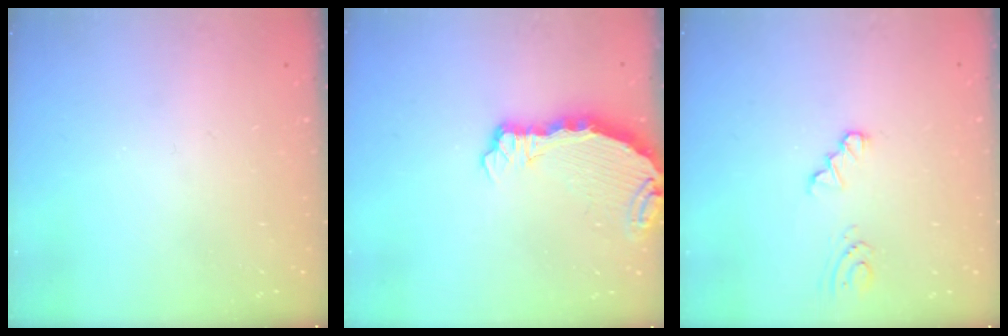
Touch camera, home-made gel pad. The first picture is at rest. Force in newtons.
{"total": 5.4, "press": 5.3, "slide": 0.6}
{"total": 1.2, "press": 1.2, "slide": 0.2}